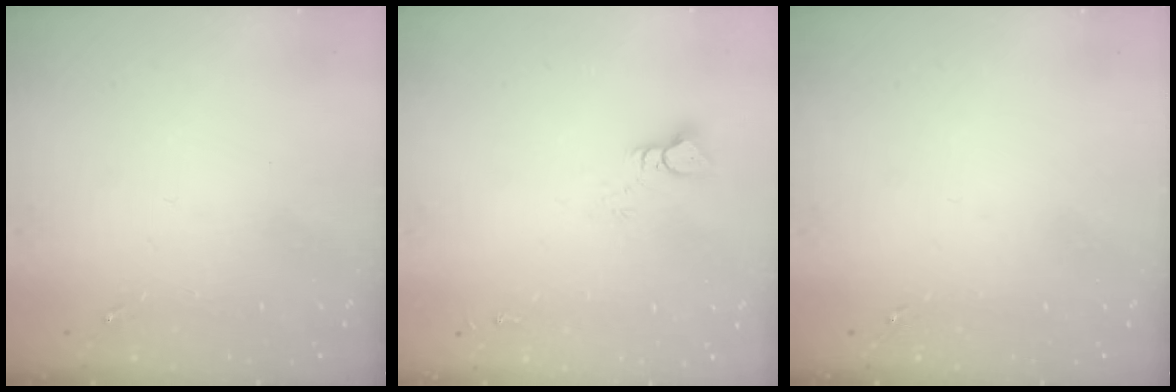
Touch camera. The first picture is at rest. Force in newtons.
{"total": 5.1, "press": 5.1, "slide": 0.3}
{"total": 0.0}